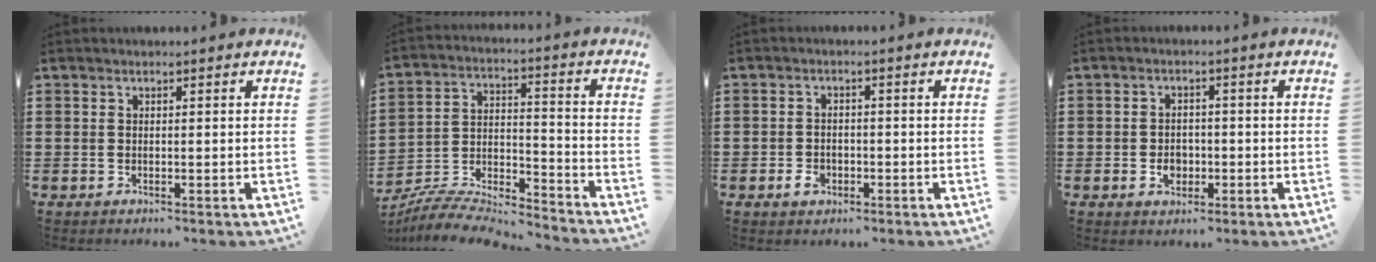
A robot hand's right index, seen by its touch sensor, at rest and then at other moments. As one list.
[{"total": 7.2, "force": [-6.9, 1.1, 1.7], "torque": [-0.037, -0.001, -0.139]}, {"total": 2.3, "force": [-1.1, 1.5, 1.4], "torque": [-0.028, -0.002, -0.019]}, {"total": 3.0, "force": [-0.9, 2.2, 1.8], "torque": [-0.031, -0.004, -0.018]}]